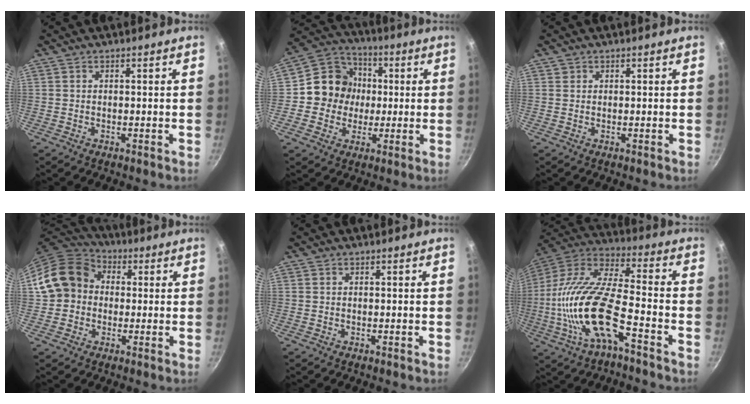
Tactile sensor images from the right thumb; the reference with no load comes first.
{"total": 11.5, "force": [0.1, 10.8, 4.1], "torque": [-0.029, 0.022, -0.018]}
{"total": 0.7, "force": [0.3, 0.6, 0.0], "torque": [0.006, 0.002, 0.003]}
{"total": 12.8, "force": [0.8, 11.0, 6.4], "torque": [-0.083, 0.032, -0.003]}
{"total": 0.0}
{"total": 19.8, "force": [-6.9, 6.7, 17.3], "torque": [-0.337, 0.049, -0.147]}